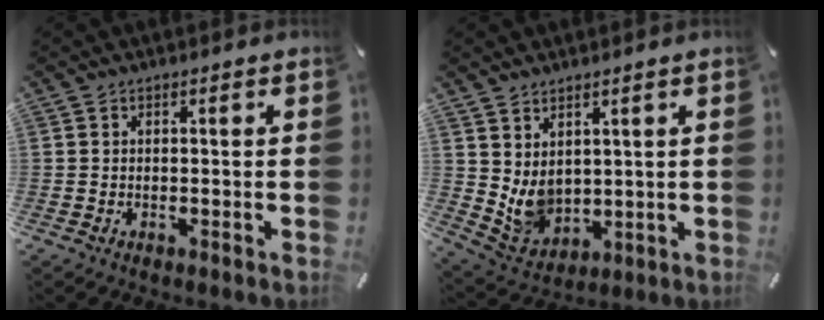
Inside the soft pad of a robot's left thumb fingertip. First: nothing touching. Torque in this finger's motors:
{"motor_torque": [1.10, 1.07, 0.24, -0.24, 0.05]}